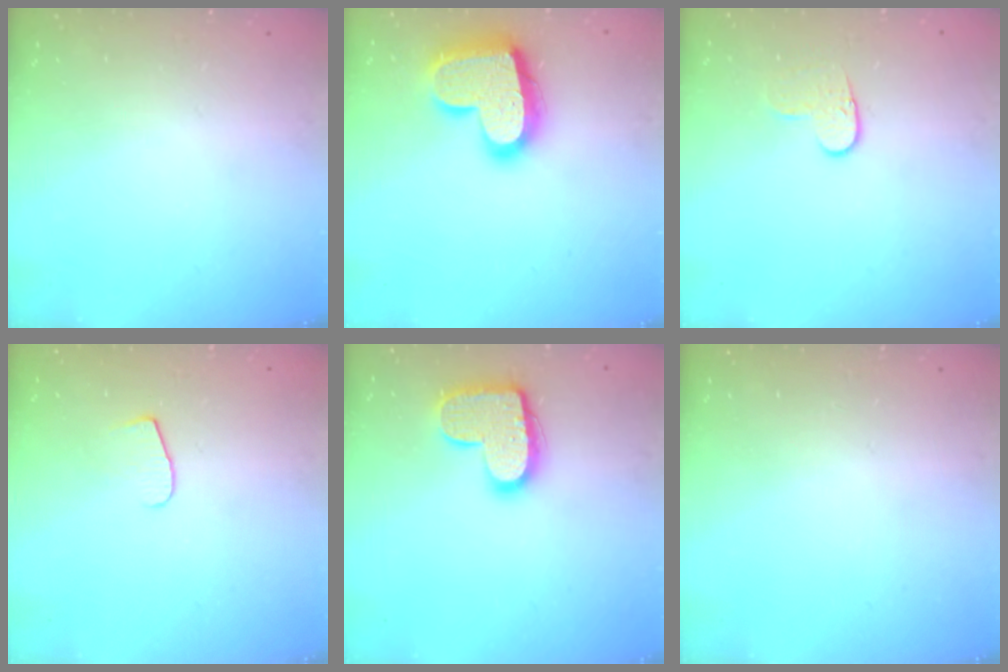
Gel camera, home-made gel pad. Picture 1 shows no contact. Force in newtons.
{"total": 20.3, "press": 20.3, "slide": 1.4}
{"total": 5.8, "press": 5.7, "slide": 0.4}
{"total": 5.5, "press": 5.5, "slide": 0.5}
{"total": 14.6, "press": 14.6, "slide": 0.8}
{"total": 0.0}